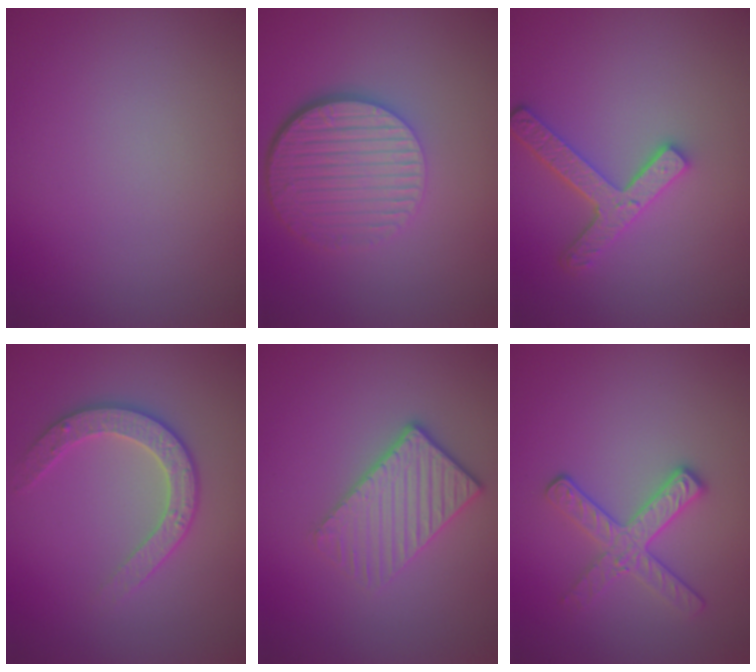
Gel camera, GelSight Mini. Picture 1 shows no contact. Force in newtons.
{"total": 6.0, "press": 4.2, "slide": 4.2}
{"total": 3.7, "press": 3.0, "slide": 2.2}
{"total": 2.9, "press": 2.8, "slide": 0.8}
{"total": 3.2, "press": 2.9, "slide": 1.4}
{"total": 2.8, "press": 2.6, "slide": 1.0}